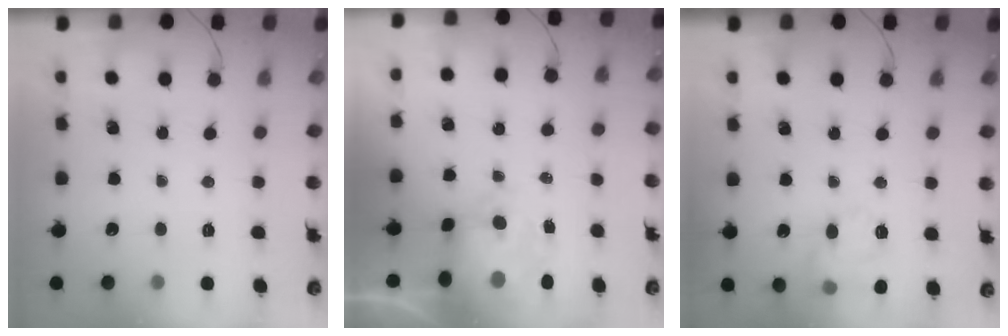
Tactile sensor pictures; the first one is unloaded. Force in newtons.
{"total": 8.1, "press": 7.9, "slide": 1.9}
{"total": 13.3, "press": 13.2, "slide": 1.5}